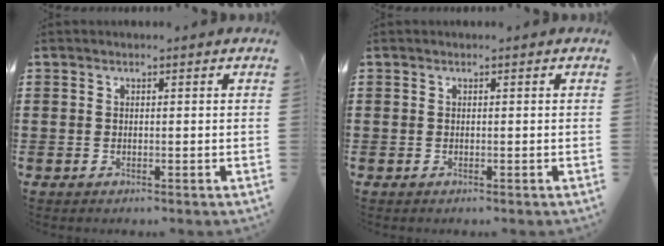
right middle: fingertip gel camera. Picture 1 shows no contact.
{"total": 0.0}